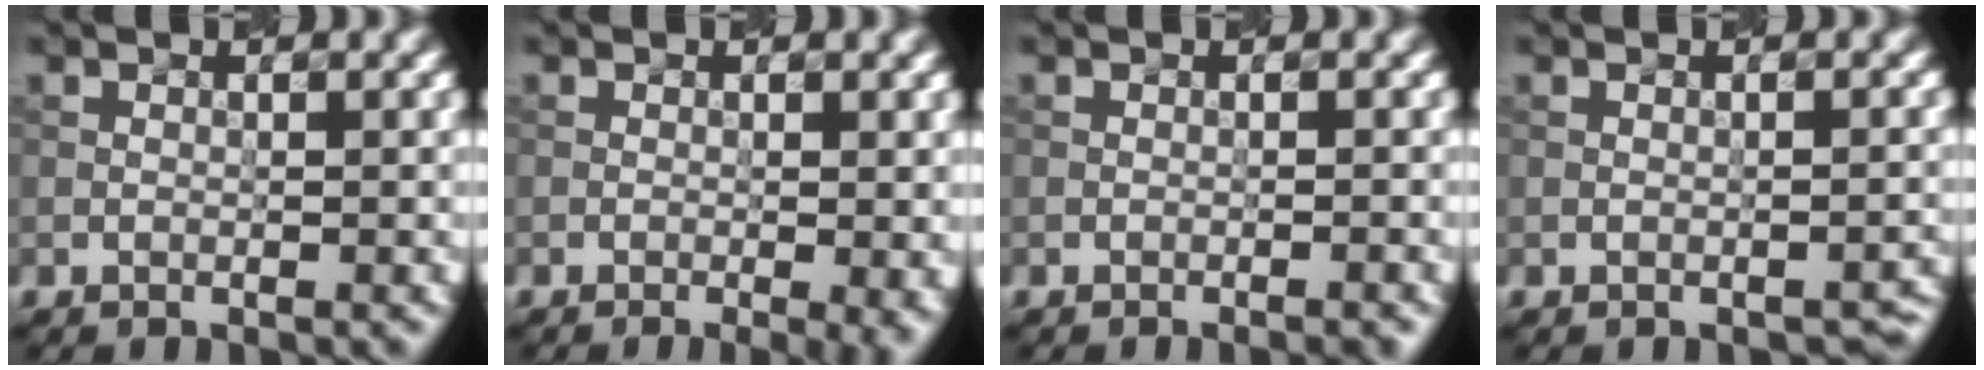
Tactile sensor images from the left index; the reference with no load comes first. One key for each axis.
{"total": 3.9, "fx": -0.9, "fy": 1.2, "fz": 3.6, "tx": -0.037, "ty": -0.005, "tz": -0.005}
{"total": 1.4, "fx": -0.4, "fy": 0.6, "fz": 1.2, "tx": 0.002, "ty": 0.009, "tz": -0.017}
{"total": 1.2, "fx": -1.1, "fy": 0.3, "fz": 0.4, "tx": 0.003, "ty": 0.007, "tz": -0.014}